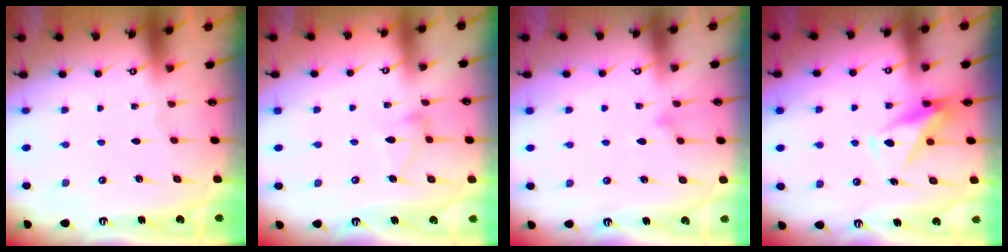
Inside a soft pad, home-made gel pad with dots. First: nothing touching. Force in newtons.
{"total": 6.3, "press": 6.3, "slide": 0.5}
{"total": 8.3, "press": 8.3, "slide": 0.7}
{"total": 8.5, "press": 8.5, "slide": 0.8}